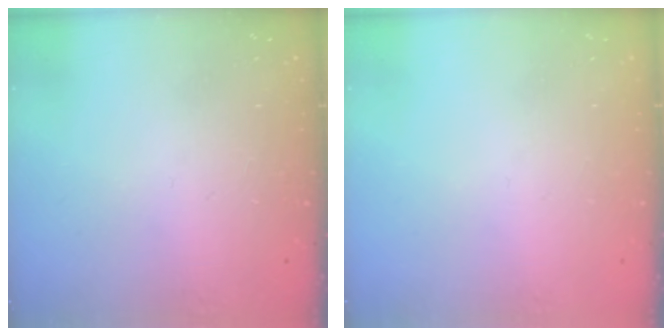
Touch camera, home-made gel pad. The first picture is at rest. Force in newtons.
{"total": 0.0}